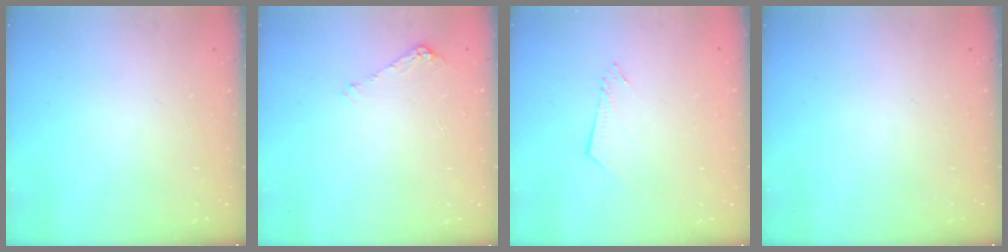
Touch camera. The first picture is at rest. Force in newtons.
{"total": 5.6, "press": 5.6, "slide": 0.6}
{"total": 3.4, "press": 3.4, "slide": 0.3}
{"total": 0.0}